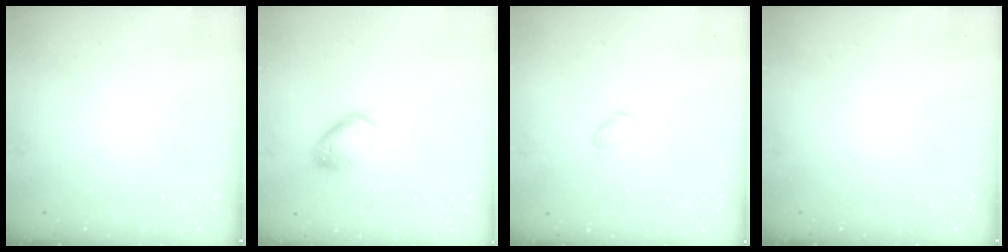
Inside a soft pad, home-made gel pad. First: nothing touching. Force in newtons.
{"total": 11.2, "press": 11.1, "slide": 1.6}
{"total": 5.7, "press": 5.6, "slide": 0.9}
{"total": 0.0}